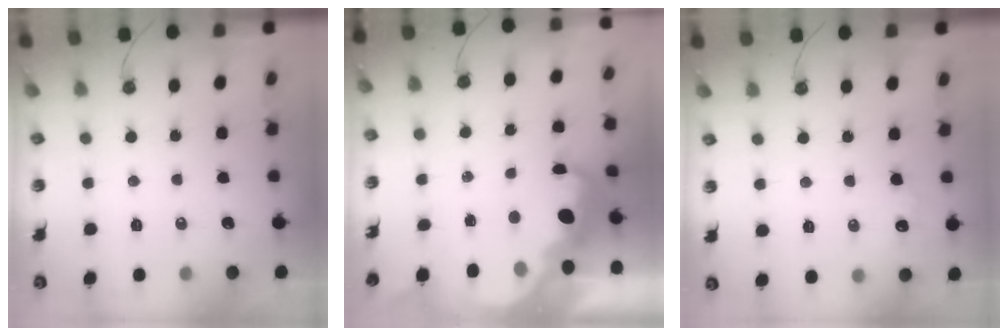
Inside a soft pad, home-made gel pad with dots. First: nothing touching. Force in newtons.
{"total": 8.8, "press": 8.8, "slide": 0.5}
{"total": 7.1, "press": 7.1, "slide": 0.2}